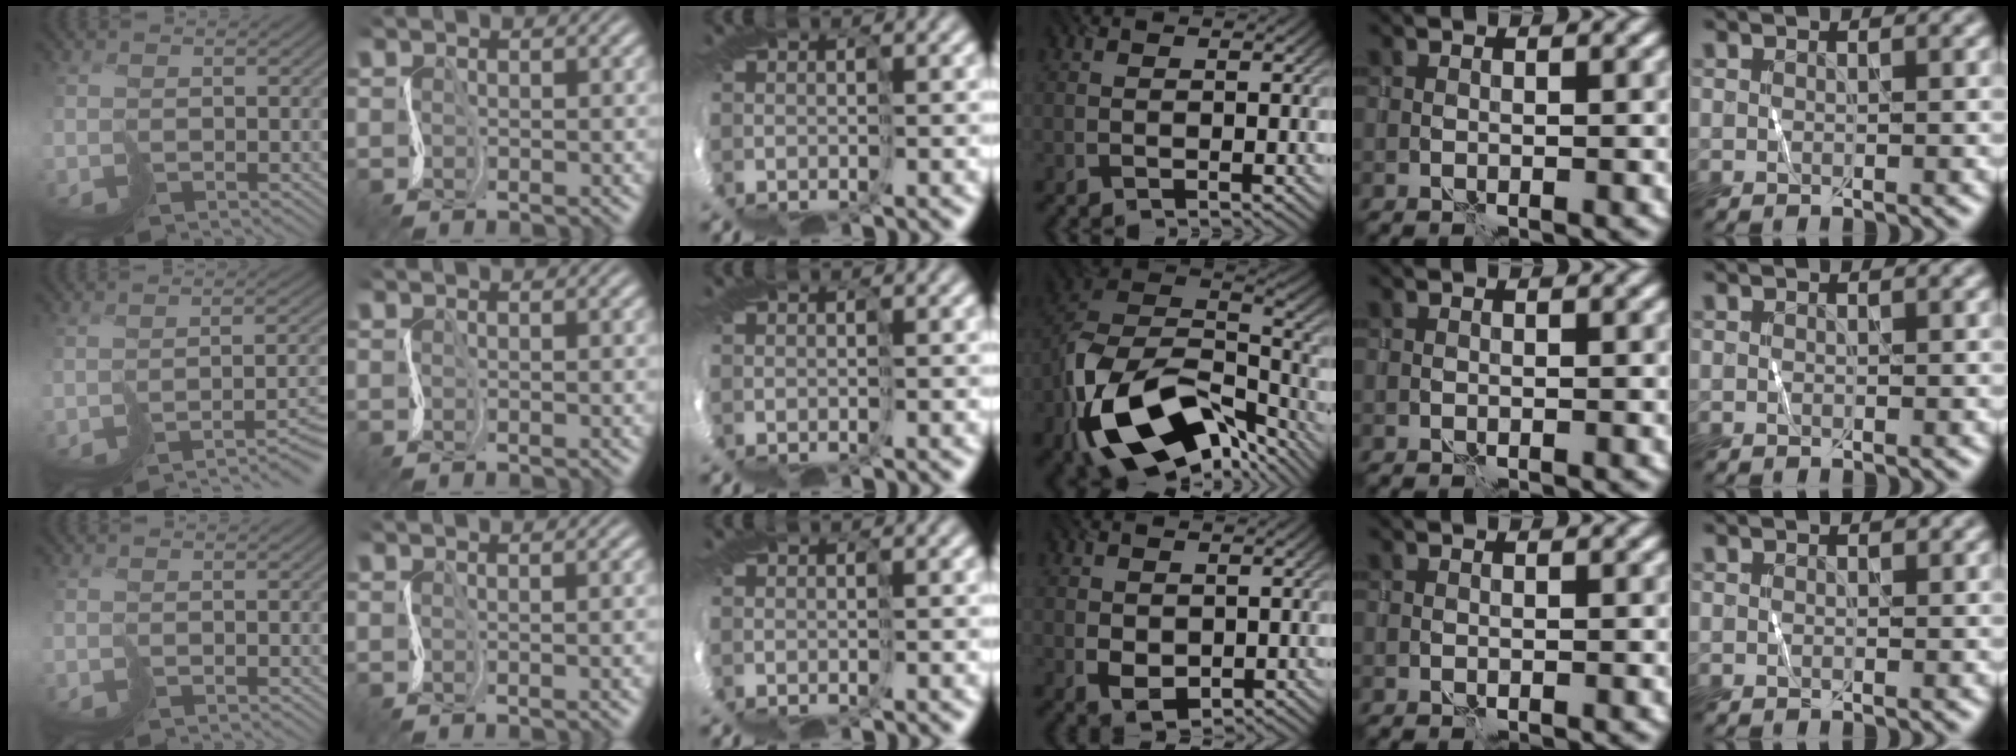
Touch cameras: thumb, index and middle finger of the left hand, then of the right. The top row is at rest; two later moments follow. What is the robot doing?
{"motion": "cut", "object": "paper bag"}